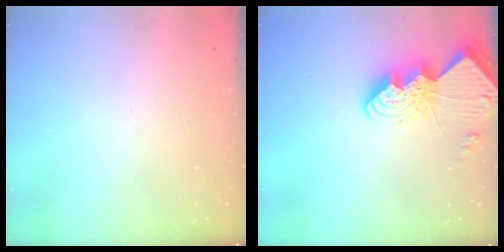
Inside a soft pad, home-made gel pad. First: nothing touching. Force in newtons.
{"total": 18.8, "press": 18.7, "slide": 1.7}